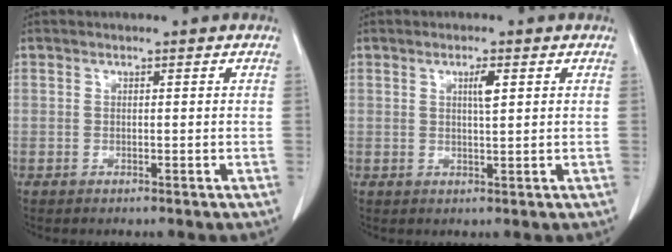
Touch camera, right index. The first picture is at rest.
{"total": 2.3, "force": [0.8, 0.1, 2.1], "torque": [-0.038, -0.002, 0.014]}